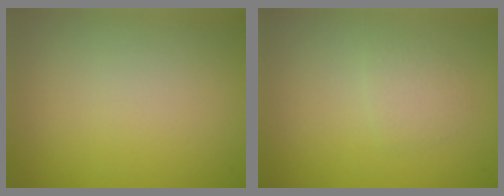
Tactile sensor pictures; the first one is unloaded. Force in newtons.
{"total": 1.4, "press": 1.4, "slide": 0.0}